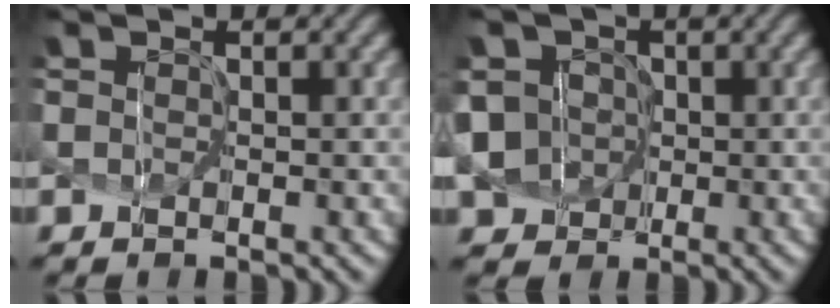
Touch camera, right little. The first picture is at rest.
{"total": 7.9, "force": [-0.3, 7.1, 3.4], "torque": [-0.101, 0.026, -0.038]}